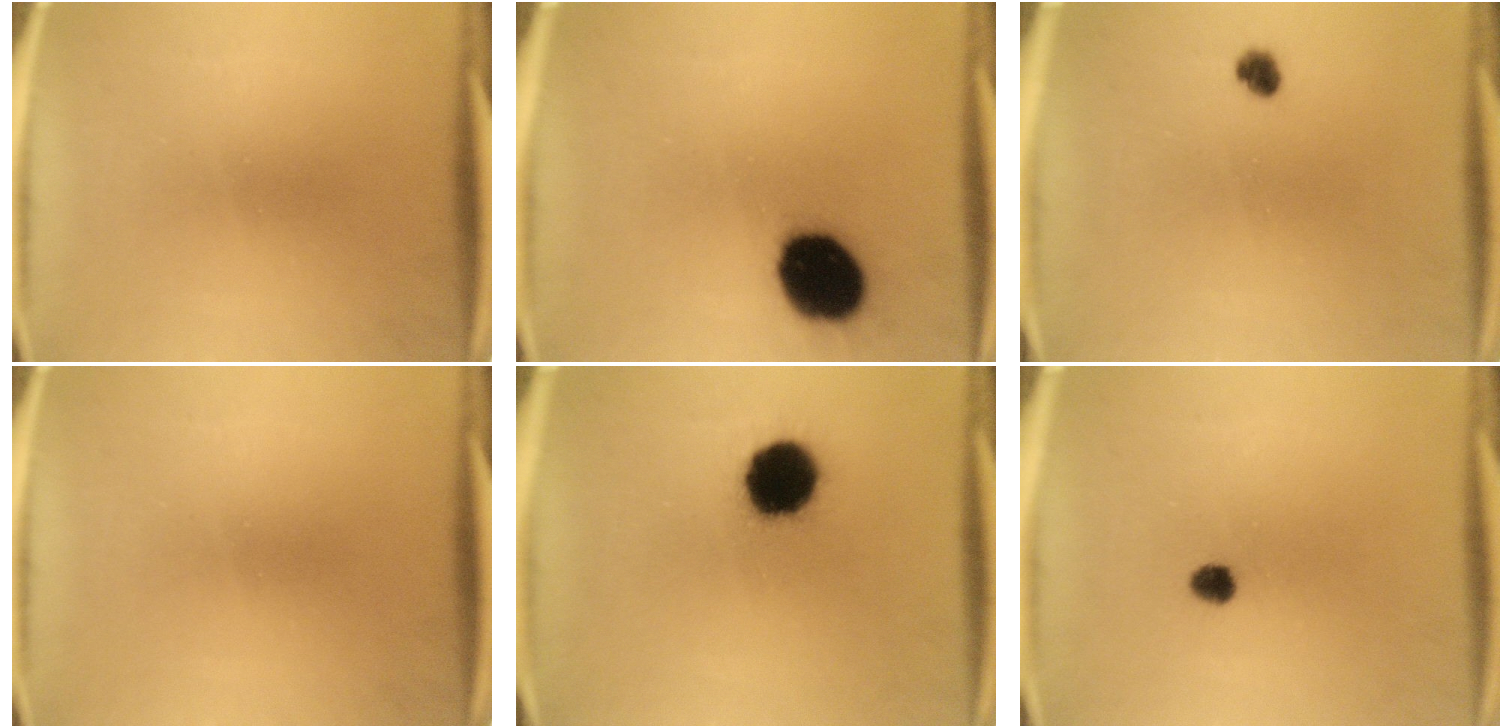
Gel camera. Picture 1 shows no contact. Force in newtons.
{"total": 17.3}
{"total": 2.2}
{"total": 0.0}
{"total": 14.5}
{"total": 2.5}